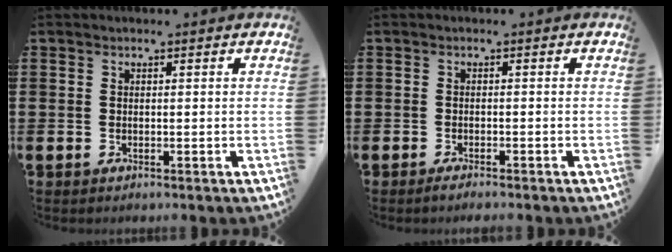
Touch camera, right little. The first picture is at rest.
{"total": 1.0, "force": [-0.8, 0.1, 0.6], "torque": [-0.003, -0.006, -0.017]}